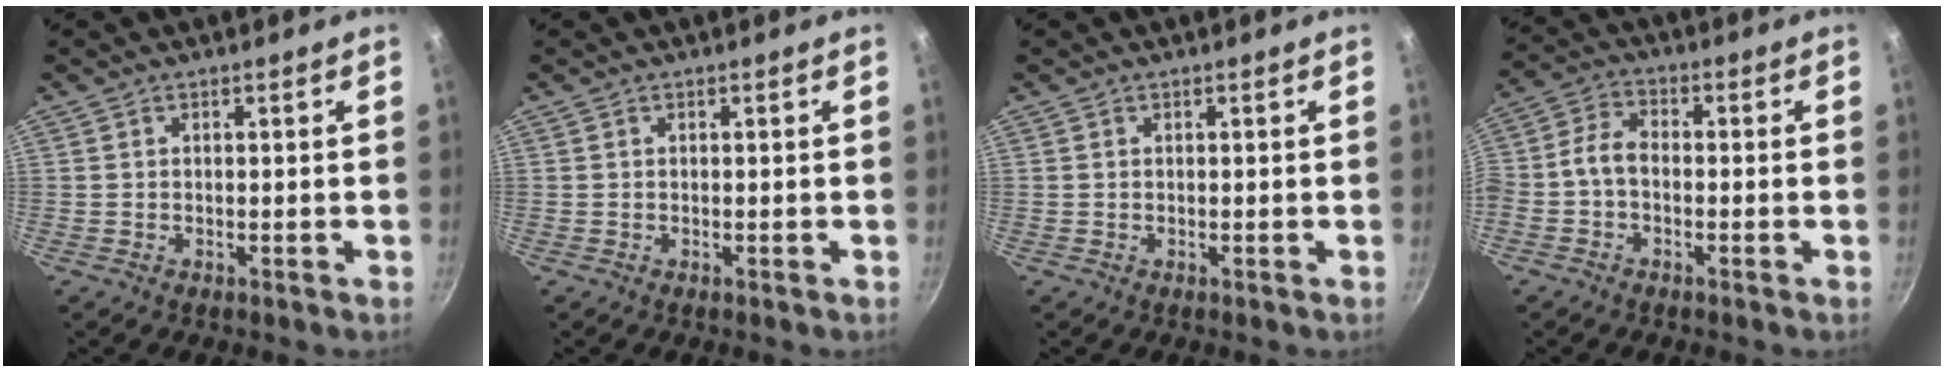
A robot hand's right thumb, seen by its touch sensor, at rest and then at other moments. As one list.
[{"total": 0.0}, {"total": 0.0}, {"total": 5.4, "force": [-1.5, 3.6, 3.8], "torque": [-0.077, 0.034, -0.042]}]